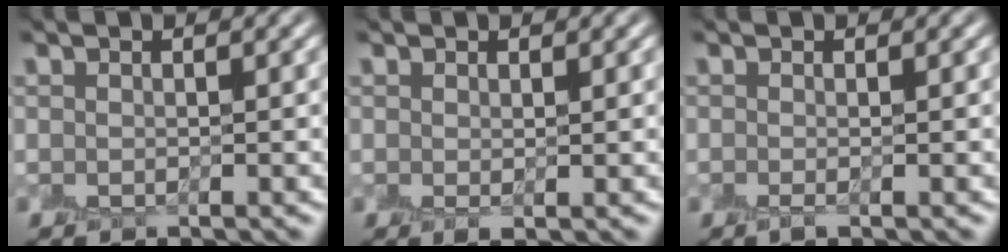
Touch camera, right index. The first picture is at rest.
{"total": 1.0, "force": [0.2, 0.2, 0.9], "torque": [-0.010, -0.001, 0.010]}
{"total": 0.9, "force": [-0.2, 0.3, 0.8], "torque": [-0.008, 0.000, -0.007]}